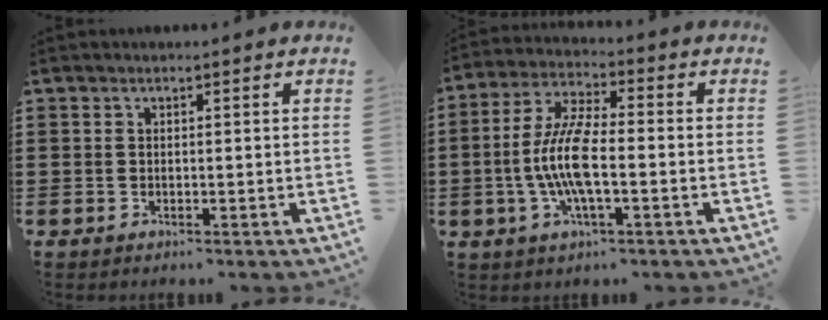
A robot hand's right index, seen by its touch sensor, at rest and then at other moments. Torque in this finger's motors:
{"motor_torque": [2.14, 0.00, 1.05, 0.21]}